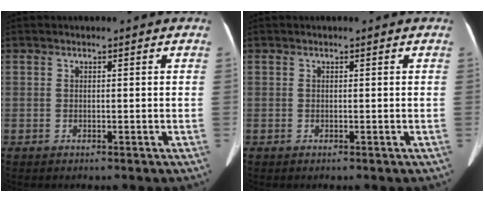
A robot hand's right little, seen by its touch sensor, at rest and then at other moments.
{"total": 0.0}